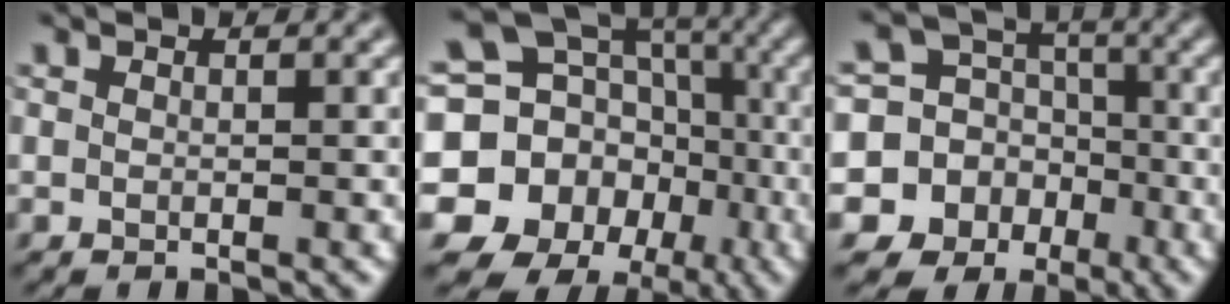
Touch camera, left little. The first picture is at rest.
{"total": 18.0, "force": [-4.2, 16.2, 6.7], "torque": [-0.151, -0.008, -0.082]}
{"total": 13.1, "force": [-4.9, 11.9, 2.6], "torque": [-0.098, -0.015, -0.086]}